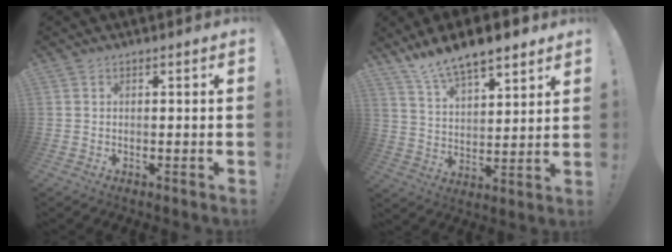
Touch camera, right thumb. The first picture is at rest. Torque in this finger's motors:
{"motor_torque": [0.53, 0.72, 0.91, 0.79, 0.38]}